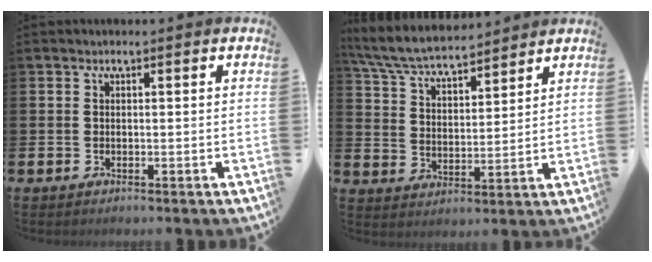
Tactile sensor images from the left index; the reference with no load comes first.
{"total": 6.8, "force": [6.5, 1.1, 1.7], "torque": [-0.063, -0.036, 0.115]}